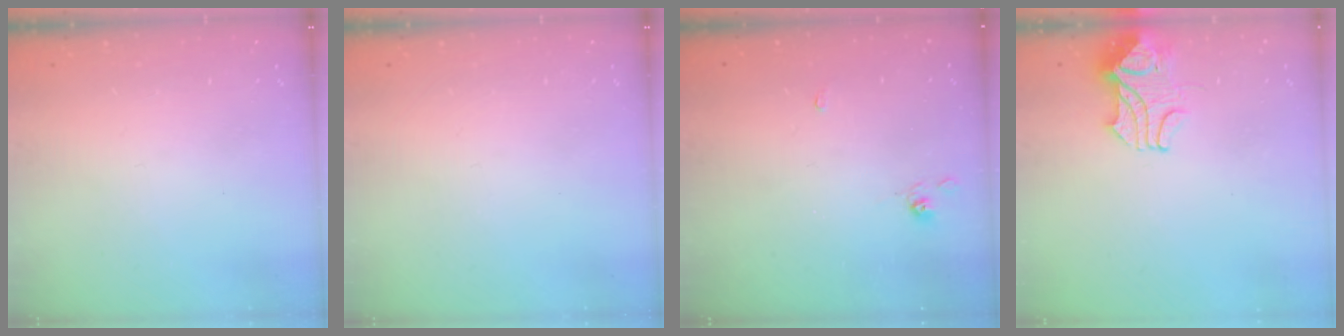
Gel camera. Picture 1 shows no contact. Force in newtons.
{"total": 0.0}
{"total": 3.2, "press": 3.2, "slide": 0.5}
{"total": 2.1, "press": 1.9, "slide": 0.9}